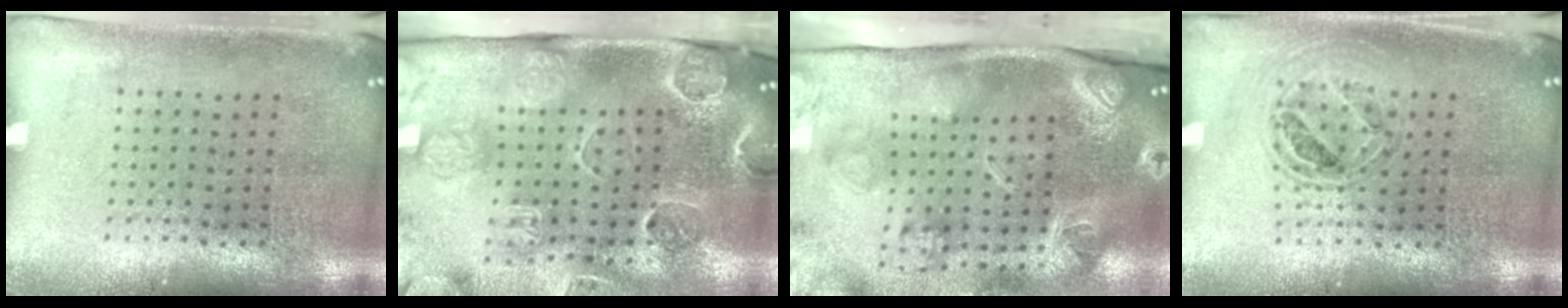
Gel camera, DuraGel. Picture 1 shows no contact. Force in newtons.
{"total": 3.4, "press": 3.2, "slide": 1.1}
{"total": 4.6, "press": 3.2, "slide": 3.3}
{"total": 0.8, "press": 0.8, "slide": 0.1}